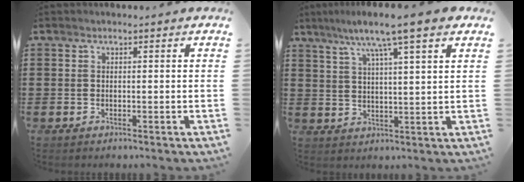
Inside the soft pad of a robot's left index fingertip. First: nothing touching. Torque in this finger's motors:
{"motor_torque": [2.14, 0.00, 0.90, 0.16]}